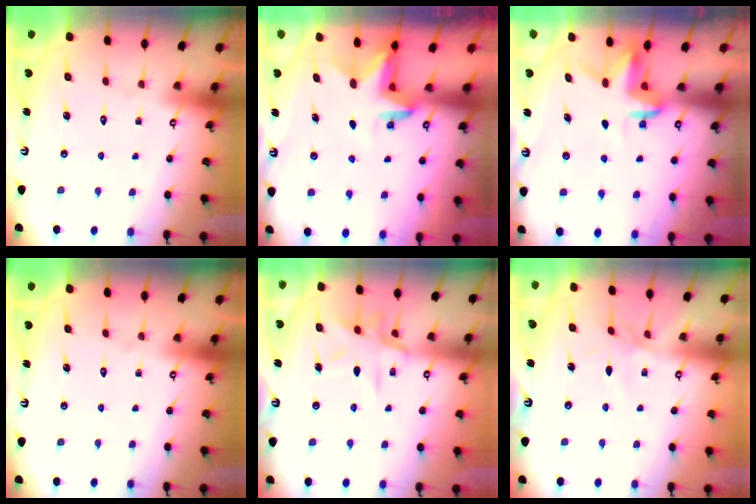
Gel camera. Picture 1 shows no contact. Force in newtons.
{"total": 3.2, "press": 3.2, "slide": 0.1}
{"total": 3.5, "press": 3.5, "slide": 0.2}
{"total": 0.0}
{"total": 11.5, "press": 11.4, "slide": 0.9}
{"total": 2.6, "press": 2.6, "slide": 0.1}